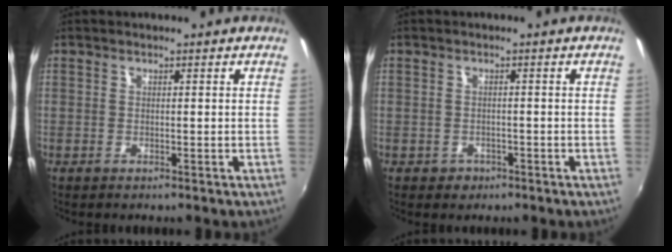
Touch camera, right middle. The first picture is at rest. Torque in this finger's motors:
{"motor_torque": [0.06, -0.26, -0.02, 0.00]}